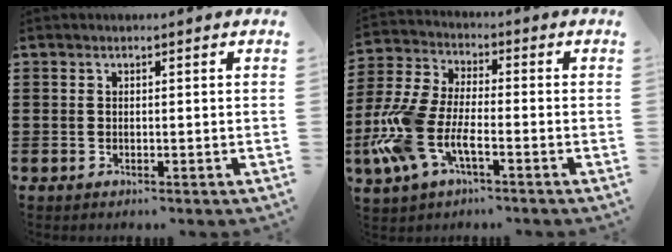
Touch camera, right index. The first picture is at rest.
{"total": 9.5, "force": [-4.1, 3.9, 7.6], "torque": [-0.203, -0.016, -0.084]}